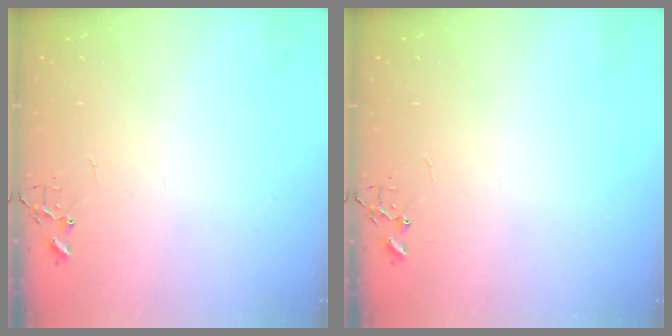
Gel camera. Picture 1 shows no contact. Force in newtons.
{"total": 0.0}